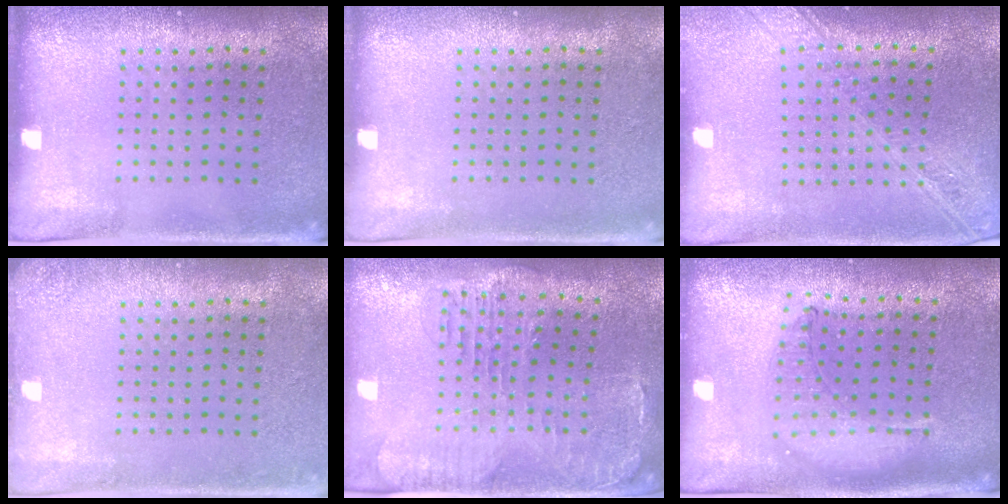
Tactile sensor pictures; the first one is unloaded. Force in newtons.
{"total": 0.0}
{"total": 2.2, "press": 1.9, "slide": 1.2}
{"total": 1.1, "press": 1.1, "slide": 0.1}
{"total": 1.5, "press": 1.4, "slide": 0.4}
{"total": 1.1, "press": 1.0, "slide": 0.2}